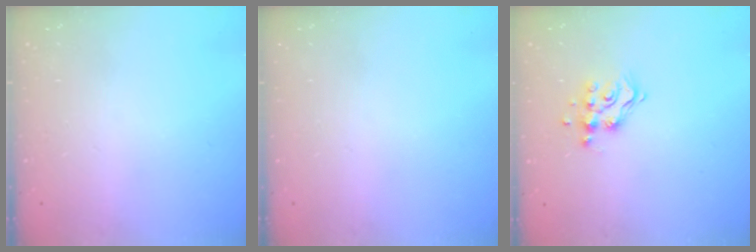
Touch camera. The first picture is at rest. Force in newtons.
{"total": 0.0}
{"total": 11.8, "press": 11.7, "slide": 1.0}